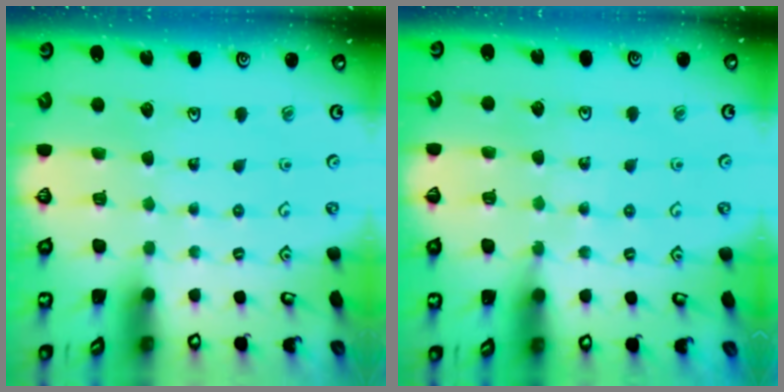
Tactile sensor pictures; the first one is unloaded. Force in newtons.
{"total": 5.2, "press": 5.1, "slide": 1.3}